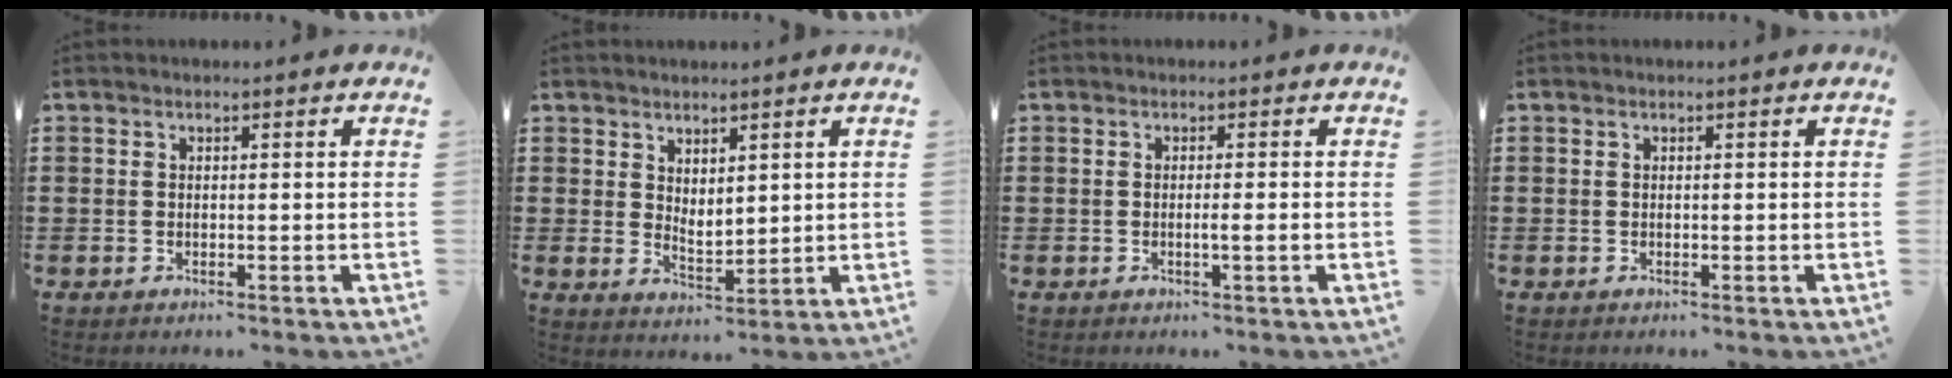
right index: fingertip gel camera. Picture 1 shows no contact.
{"total": 3.0, "force": [2.8, 1.1, 0.6], "torque": [-0.018, -0.002, 0.052]}
{"total": 1.6, "force": [-0.4, -0.2, 1.5], "torque": [-0.024, -0.004, -0.008]}
{"total": 0.0}